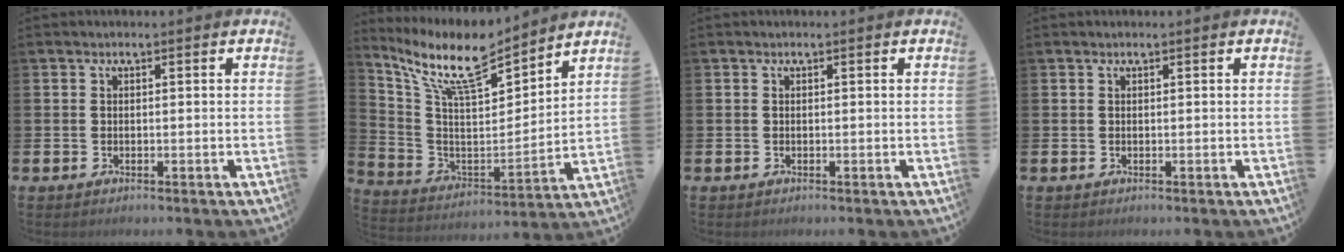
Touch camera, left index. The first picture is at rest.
{"total": 11.3, "force": [9.3, 2.7, 5.8], "torque": [-0.149, -0.057, 0.159]}
{"total": 0.0}
{"total": 0.0}